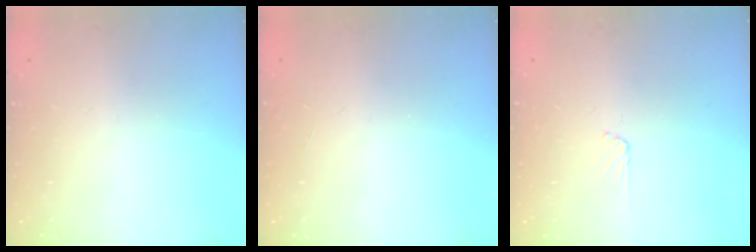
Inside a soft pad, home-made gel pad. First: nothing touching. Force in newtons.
{"total": 0.0}
{"total": 3.8, "press": 3.7, "slide": 0.5}